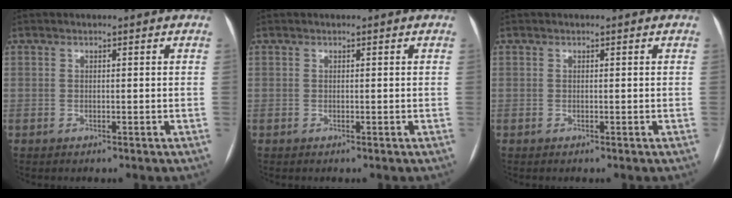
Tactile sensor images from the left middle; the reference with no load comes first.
{"total": 0.0}
{"total": 0.0}